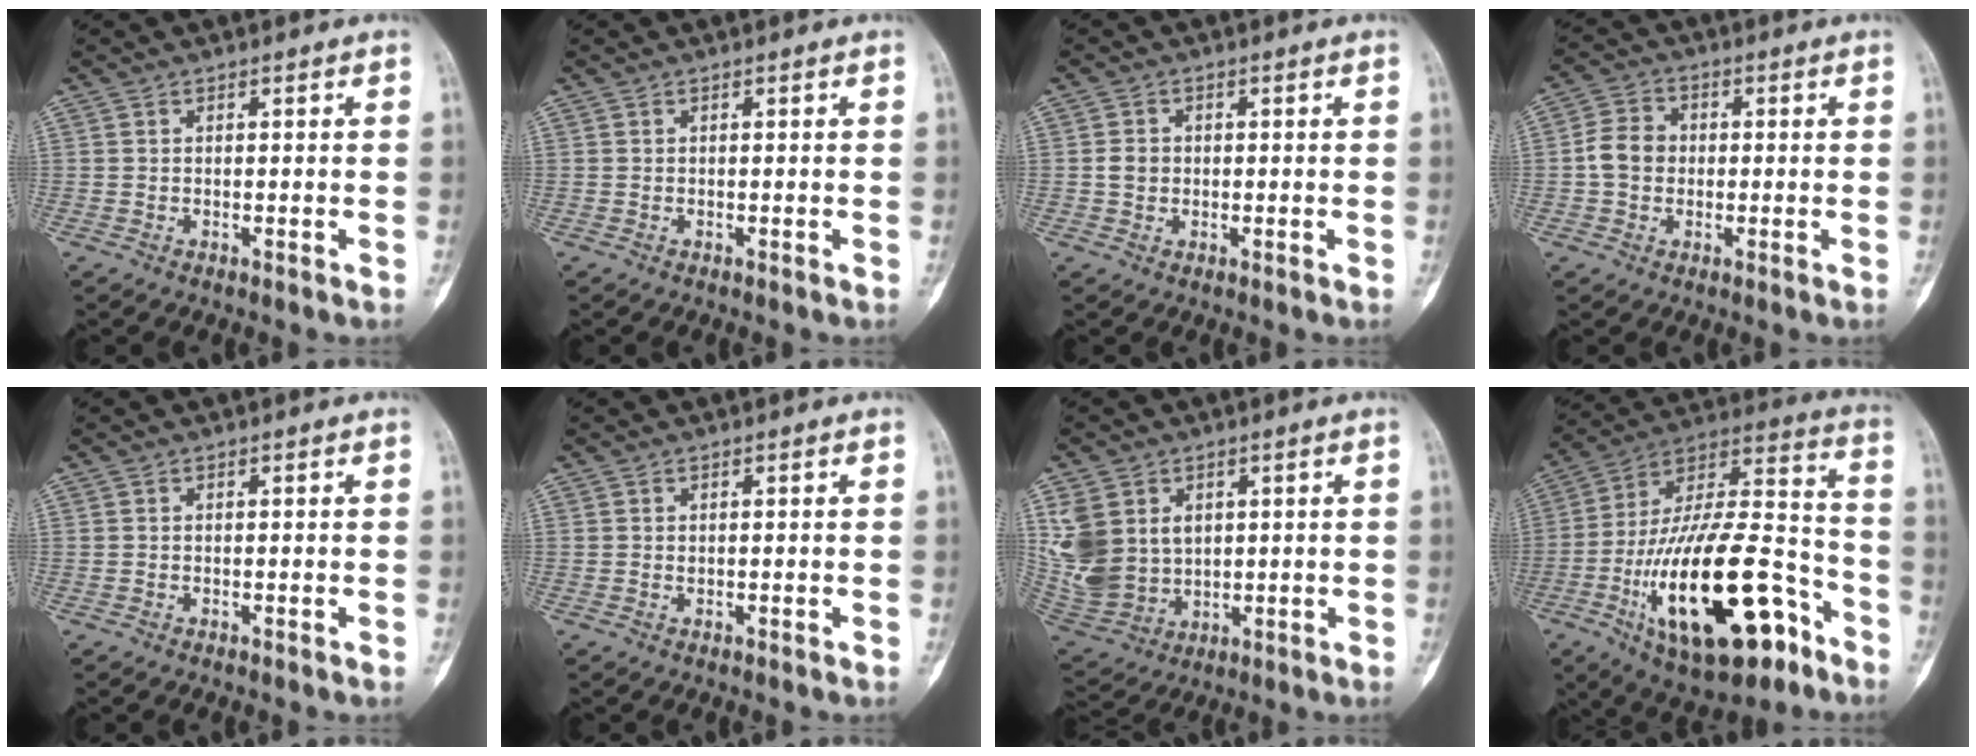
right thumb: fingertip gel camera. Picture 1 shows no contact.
{"total": 0.0}
{"total": 2.5, "force": [-0.1, 2.2, 1.2], "torque": [-0.012, 0.005, -0.002]}
{"total": 5.9, "force": [-0.3, 4.9, 3.1], "torque": [-0.046, 0.015, -0.014]}
{"total": 0.0}
{"total": 0.0}
{"total": 14.0, "force": [3.5, 11.0, 7.8], "torque": [-0.163, -0.010, 0.098]}
{"total": 30.1, "force": [-12.6, 12.5, 24.2], "torque": [-0.432, 0.065, -0.193]}